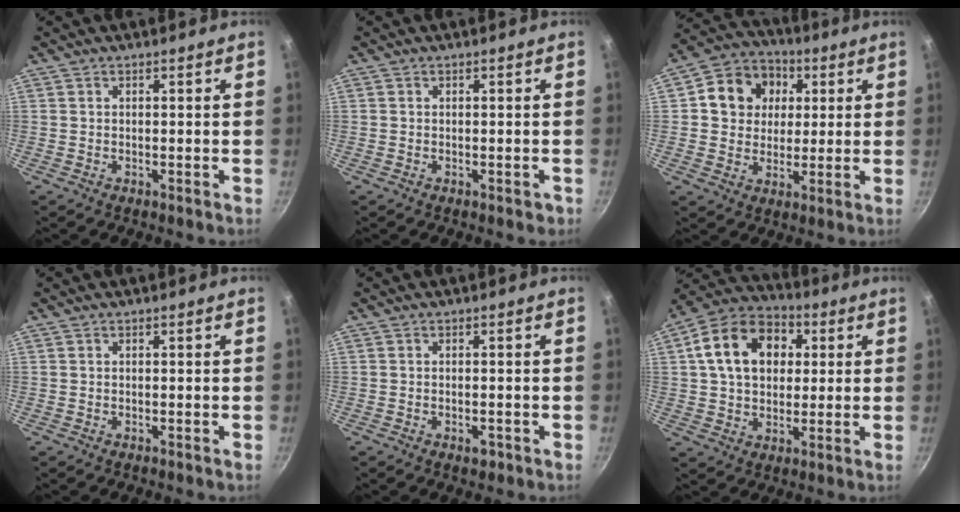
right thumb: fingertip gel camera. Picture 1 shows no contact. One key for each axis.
{"total": 1.0, "fx": -0.4, "fy": 0.7, "fz": 0.5, "tx": 0.000, "ty": 0.004, "tz": -0.005}
{"total": 12.4, "fx": 3.0, "fy": 10.7, "fz": 5.5, "tx": -0.069, "ty": 0.013, "tz": 0.038}
{"total": 0.0}
{"total": 1.9, "fx": -0.9, "fy": 1.0, "fz": 1.4, "tx": -0.018, "ty": 0.005, "tz": -0.011}
{"total": 16.4, "fx": 3.8, "fy": 12.0, "fz": 10.4, "tx": -0.152, "ty": 0.023, "tz": 0.049}